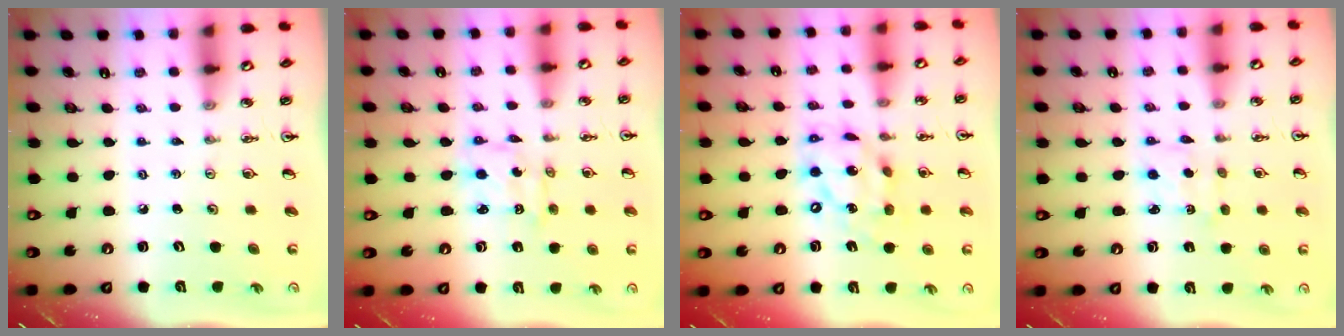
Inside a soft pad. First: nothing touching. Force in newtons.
{"total": 2.4, "press": 2.4, "slide": 0.1}
{"total": 16.6, "press": 16.5, "slide": 1.8}
{"total": 3.0, "press": 2.9, "slide": 0.6}